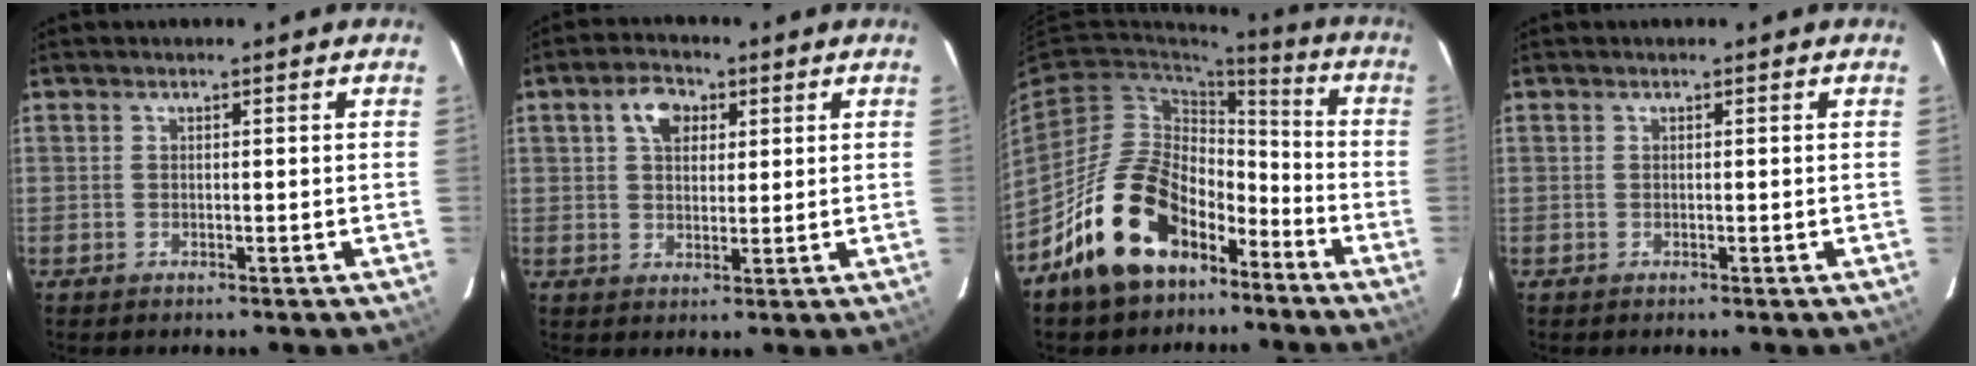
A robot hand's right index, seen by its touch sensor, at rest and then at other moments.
{"total": 5.8, "force": [2.3, 4.0, 3.6], "torque": [-0.057, 0.020, 0.042]}
{"total": 18.6, "force": [-11.8, 10.6, 9.7], "torque": [-0.187, 0.027, -0.180]}
{"total": 0.0}